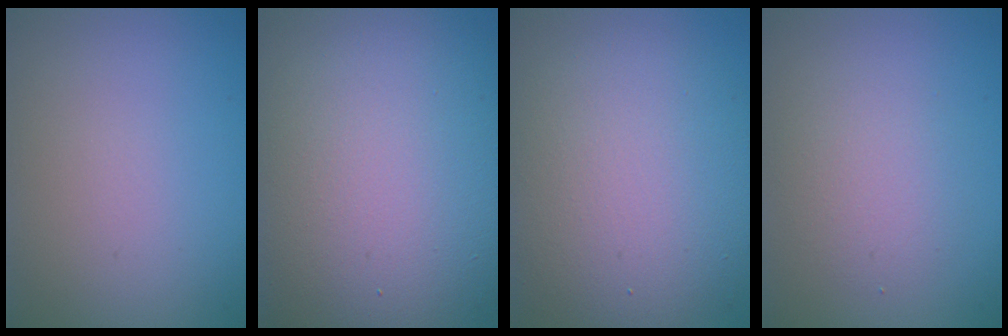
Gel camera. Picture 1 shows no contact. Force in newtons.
{"total": 16.0, "press": 16.0, "slide": 1.3}
{"total": 9.7, "press": 9.7, "slide": 0.6}
{"total": 2.5, "press": 2.5, "slide": 0.2}